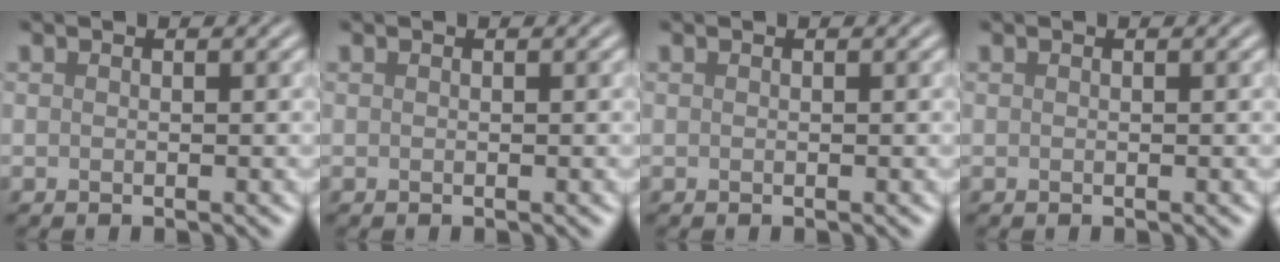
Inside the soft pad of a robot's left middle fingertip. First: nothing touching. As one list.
[{"total": 0.0}, {"total": 0.0}, {"total": 0.0}]